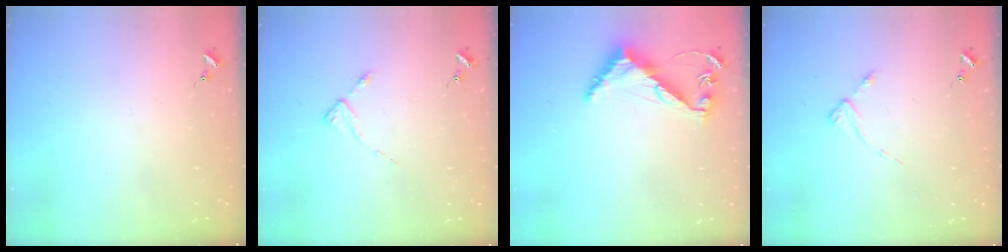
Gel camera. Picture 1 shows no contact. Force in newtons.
{"total": 2.7, "press": 2.7, "slide": 0.3}
{"total": 7.3, "press": 7.3, "slide": 0.6}
{"total": 2.8, "press": 2.8, "slide": 0.3}